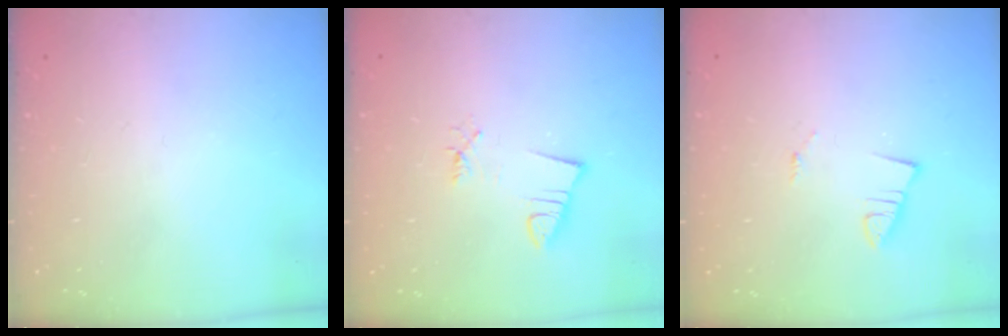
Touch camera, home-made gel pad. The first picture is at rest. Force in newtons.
{"total": 1.1, "press": 1.1, "slide": 0.1}
{"total": 1.3, "press": 1.3, "slide": 0.1}